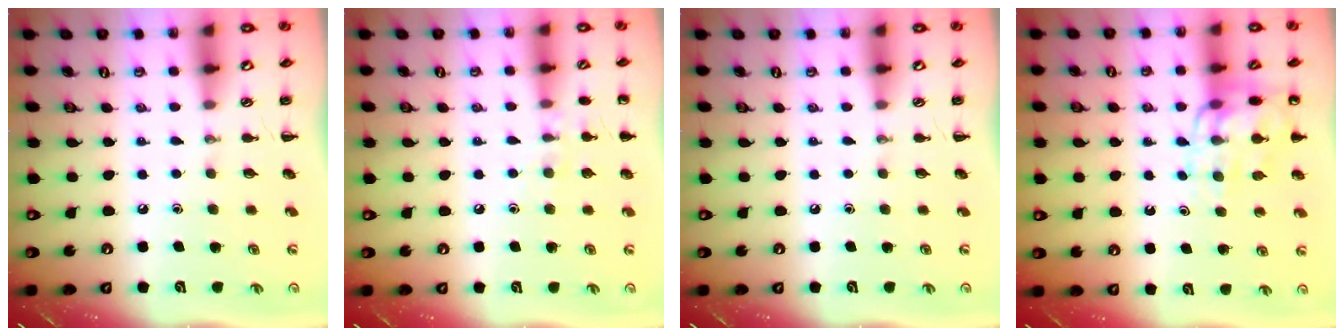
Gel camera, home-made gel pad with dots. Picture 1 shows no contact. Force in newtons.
{"total": 6.8, "press": 6.5, "slide": 2.1}
{"total": 0.0}
{"total": 12.3, "press": 12.1, "slide": 2.2}